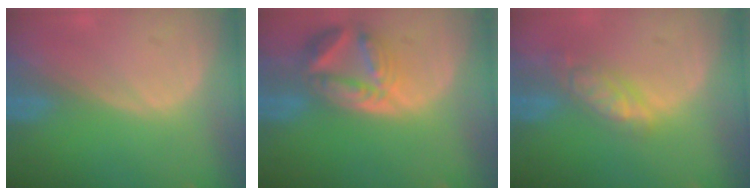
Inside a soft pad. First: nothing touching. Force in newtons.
{"total": 8.2, "press": 7.3, "slide": 3.8}
{"total": 5.5, "press": 5.0, "slide": 2.4}